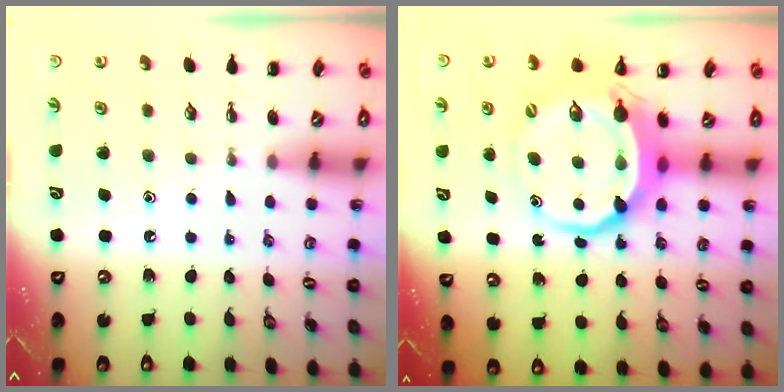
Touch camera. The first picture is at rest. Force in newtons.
{"total": 9.3, "press": 9.0, "slide": 2.5}